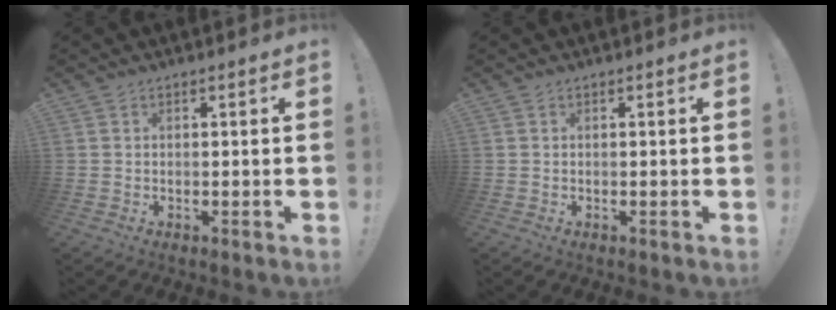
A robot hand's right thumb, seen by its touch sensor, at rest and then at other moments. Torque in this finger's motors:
{"motor_torque": [0.00, 0.00, 0.00, 0.00, 0.00]}